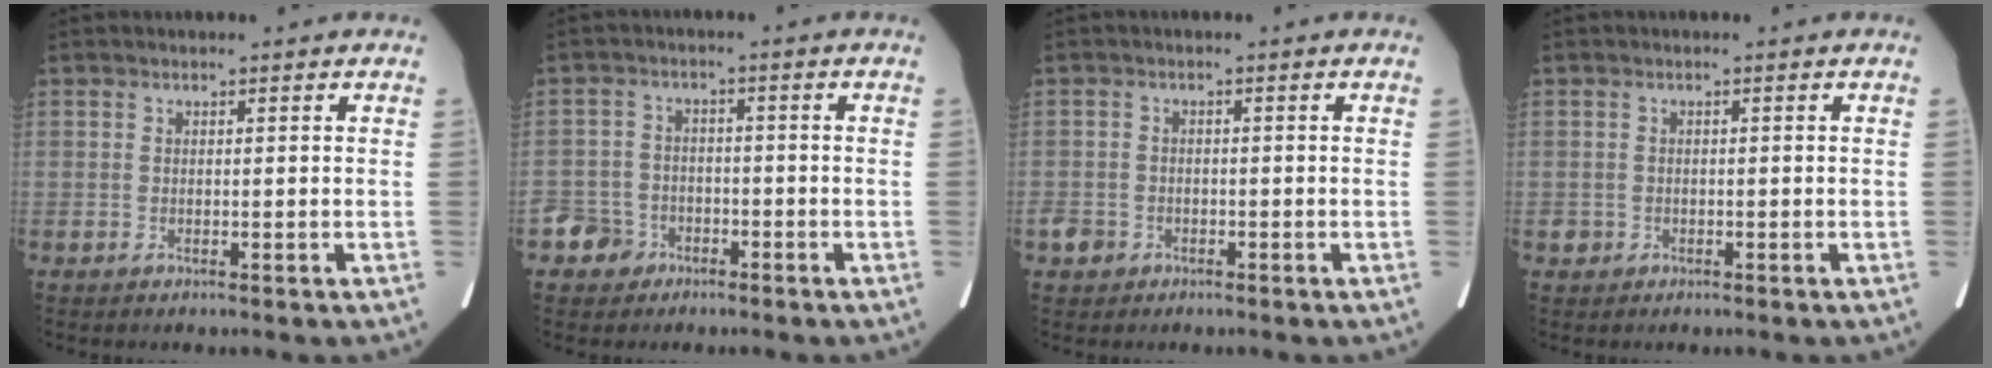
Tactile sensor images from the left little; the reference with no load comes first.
{"total": 4.8, "force": [-3.0, 3.7, 0.7], "torque": [-0.014, 0.009, -0.053]}
{"total": 2.4, "force": [-1.3, 1.9, 0.6], "torque": [-0.015, 0.005, -0.023]}
{"total": 0.9, "force": [-0.4, 0.9, 0.1], "torque": [-0.003, 0.004, -0.004]}